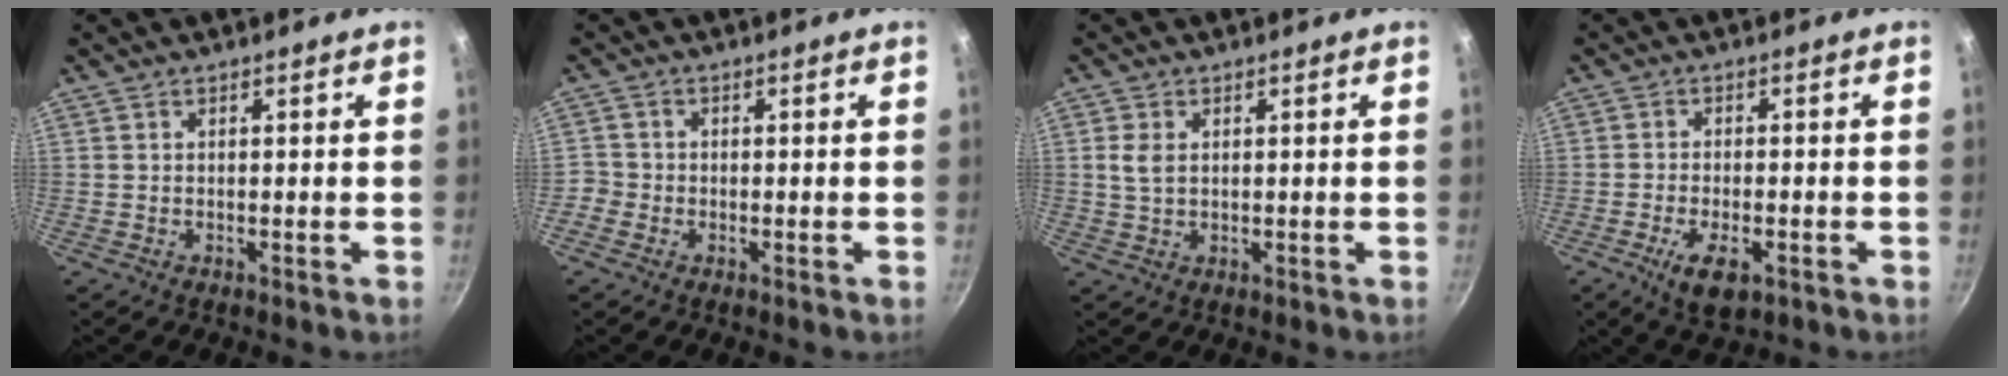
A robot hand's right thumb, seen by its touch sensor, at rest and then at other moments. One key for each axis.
{"total": 2.2, "fx": -1.2, "fy": 1.8, "fz": 0.3, "tx": 0.003, "ty": 0.013, "tz": -0.026}
{"total": 3.2, "fx": 0.7, "fy": 2.2, "fz": 2.3, "tx": -0.043, "ty": -0.002, "tz": 0.013}
{"total": 6.9, "fx": -3.0, "fy": 3.1, "fz": 5.3, "tx": -0.094, "ty": 0.004, "tz": -0.049}